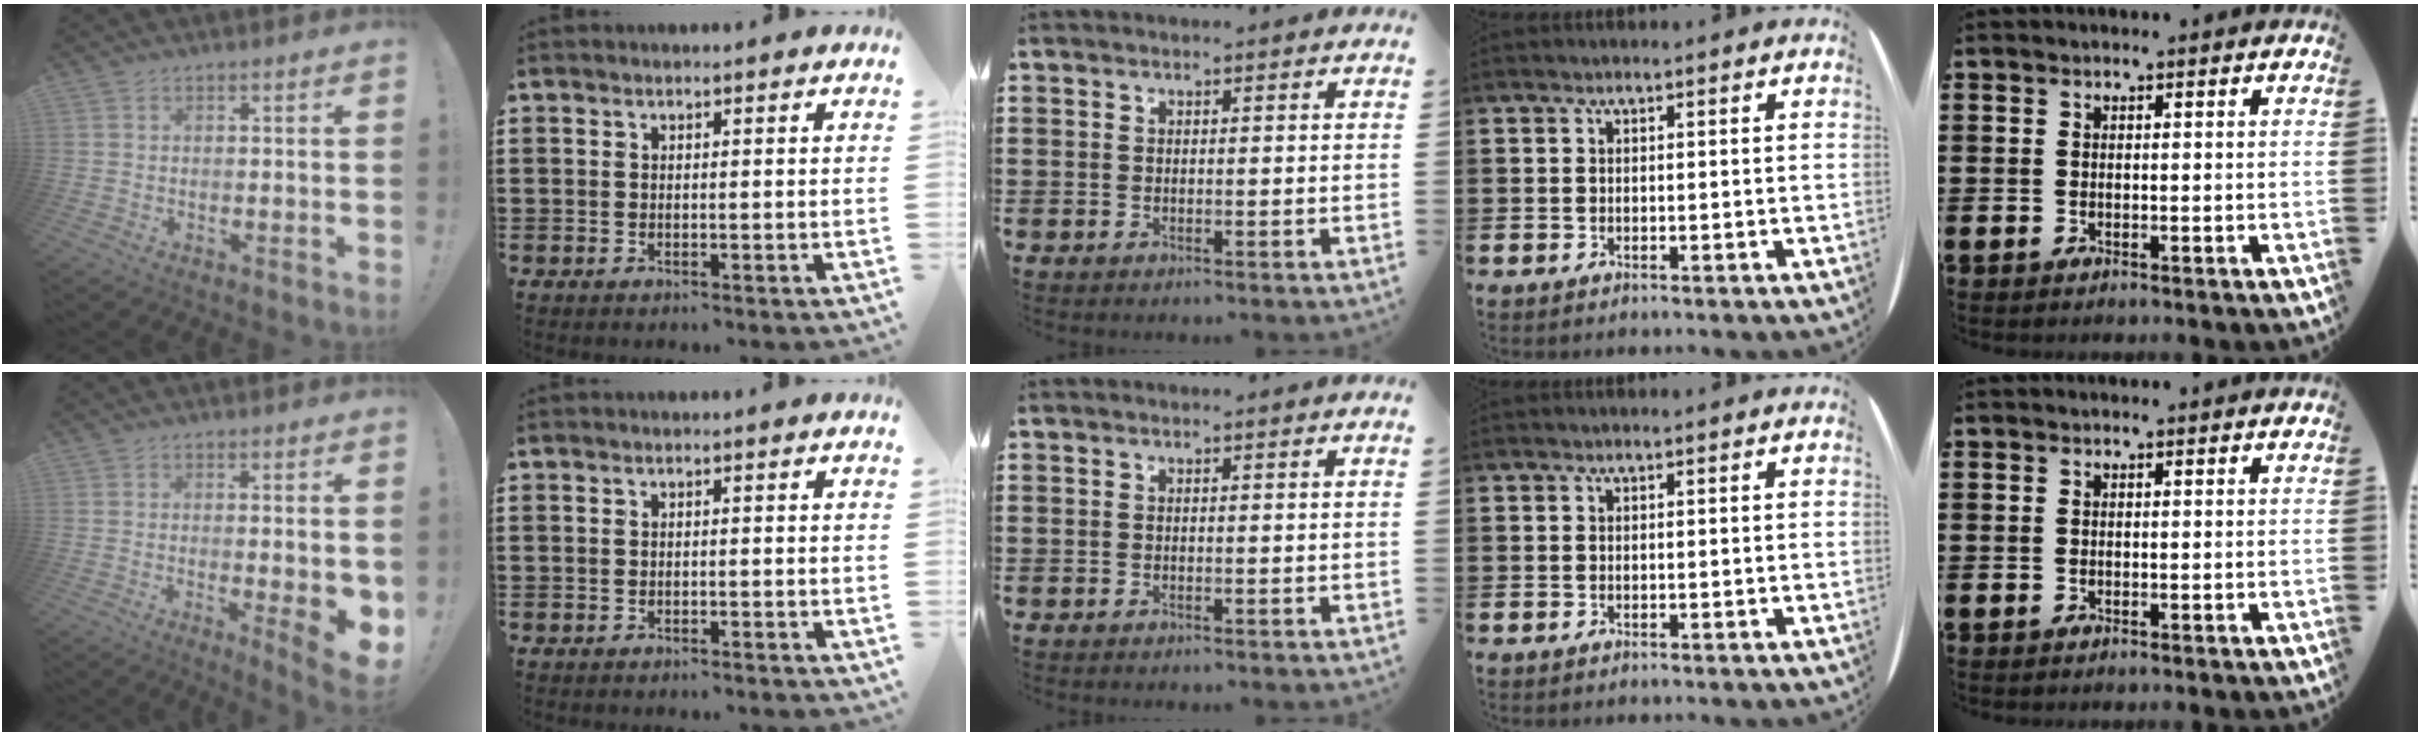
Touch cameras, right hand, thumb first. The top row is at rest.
{"thumb": {"total": 7.8, "force": [-0.2, 1.0, 7.7], "torque": [-0.092, -0.017, 0.001]}, "index": {"total": 0.8, "force": [-0.8, 0.0, 0.2], "torque": [-0.005, -0.001, -0.016]}}